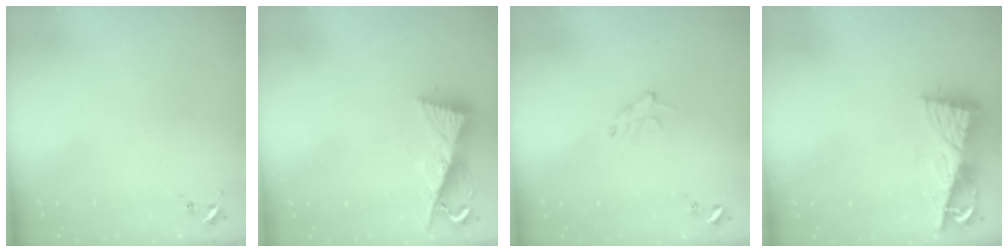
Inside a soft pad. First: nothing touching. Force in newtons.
{"total": 9.6, "press": 9.6, "slide": 0.4}
{"total": 4.6, "press": 4.6, "slide": 0.5}
{"total": 9.2, "press": 9.2, "slide": 1.1}